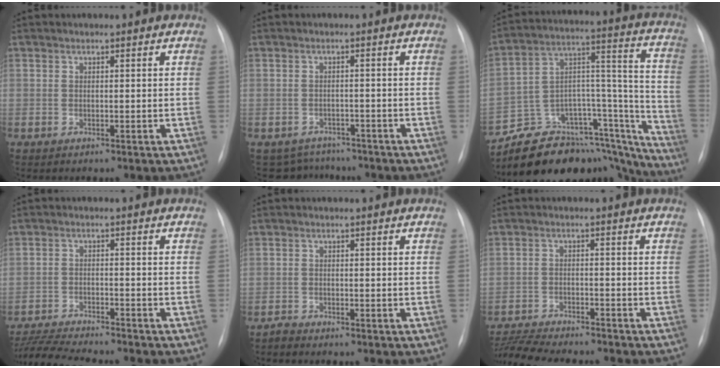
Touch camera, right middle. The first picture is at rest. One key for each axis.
{"total": 5.3, "fx": -4.7, "fy": 2.3, "fz": -0.6, "tx": 0.010, "ty": 0.016, "tz": -0.062}
{"total": 25.8, "fx": -22.9, "fy": 9.0, "fz": 7.6, "tx": -0.073, "ty": 0.065, "tz": -0.338}
{"total": 11.2, "fx": -10.4, "fy": 0.4, "fz": 4.2, "tx": -0.073, "ty": -0.007, "tz": -0.168}
{"total": 1.3, "fx": -1.3, "fy": 0.3, "fz": 0.2, "tx": -0.008, "ty": -0.001, "tz": -0.022}
{"total": 12.8, "fx": -11.8, "fy": 1.4, "fz": 4.9, "tx": -0.083, "ty": -0.001, "tz": -0.181}